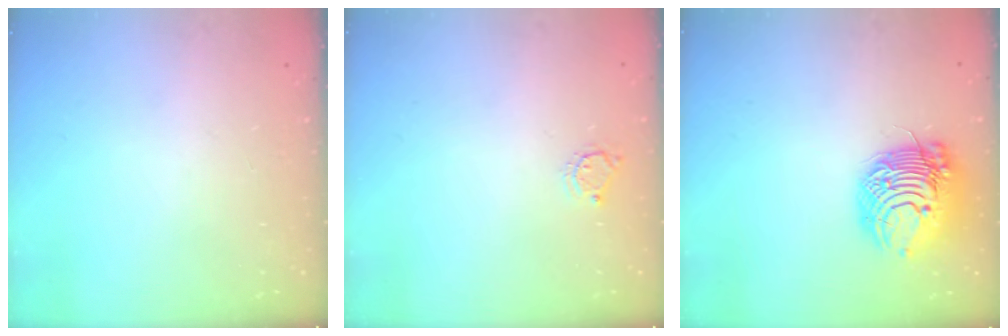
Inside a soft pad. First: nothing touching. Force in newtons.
{"total": 3.7, "press": 3.7, "slide": 0.4}
{"total": 14.8, "press": 14.8, "slide": 0.2}